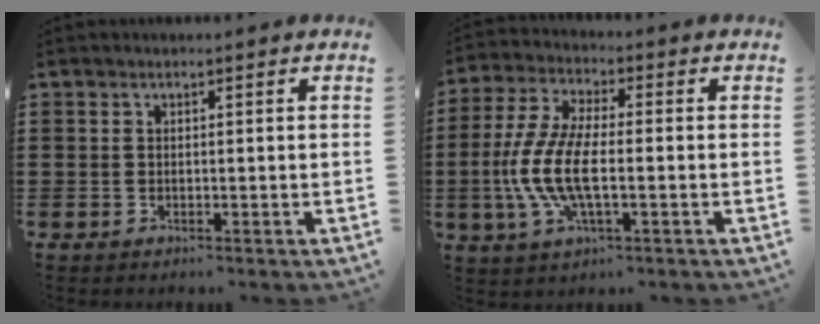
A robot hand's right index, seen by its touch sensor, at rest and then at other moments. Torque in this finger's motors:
{"motor_torque": [2.14, 0.00, 1.05, 0.21]}